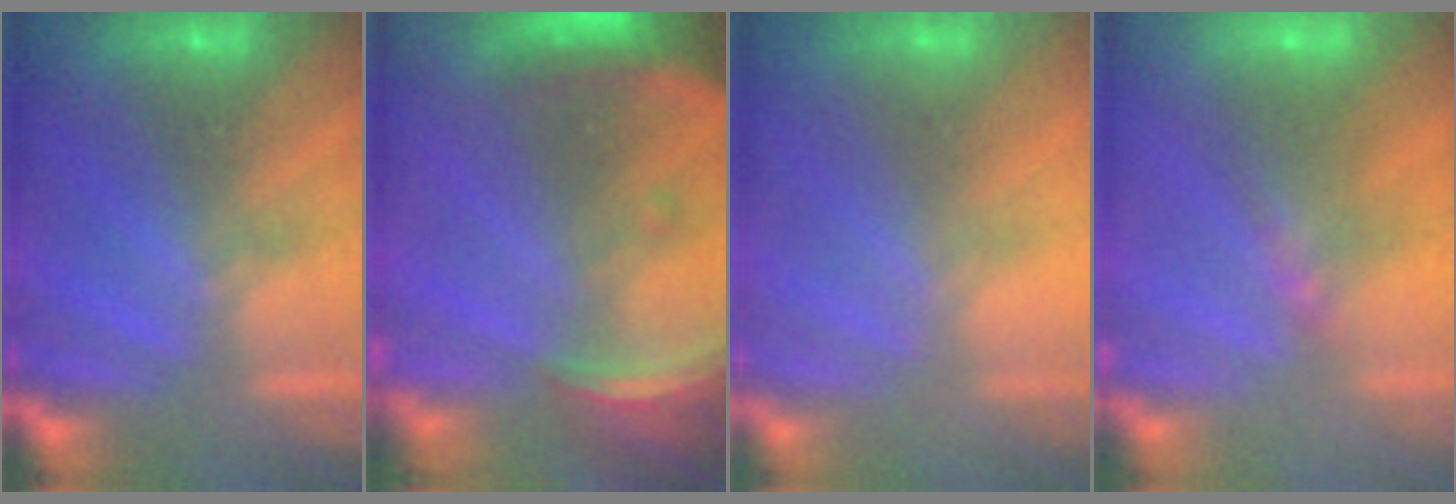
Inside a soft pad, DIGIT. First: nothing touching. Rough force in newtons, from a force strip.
{"total": 9.0}
{"total": 2.5}
{"total": 8.5}